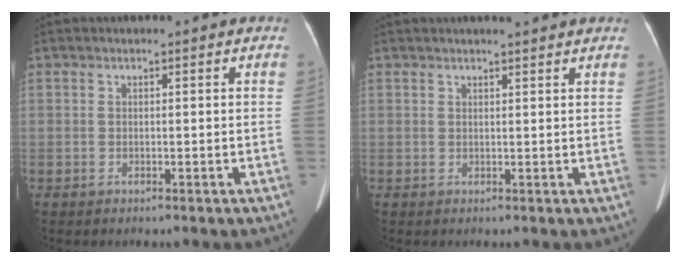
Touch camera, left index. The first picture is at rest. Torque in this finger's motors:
{"motor_torque": [0.38, -0.38, 0.00, 0.07]}